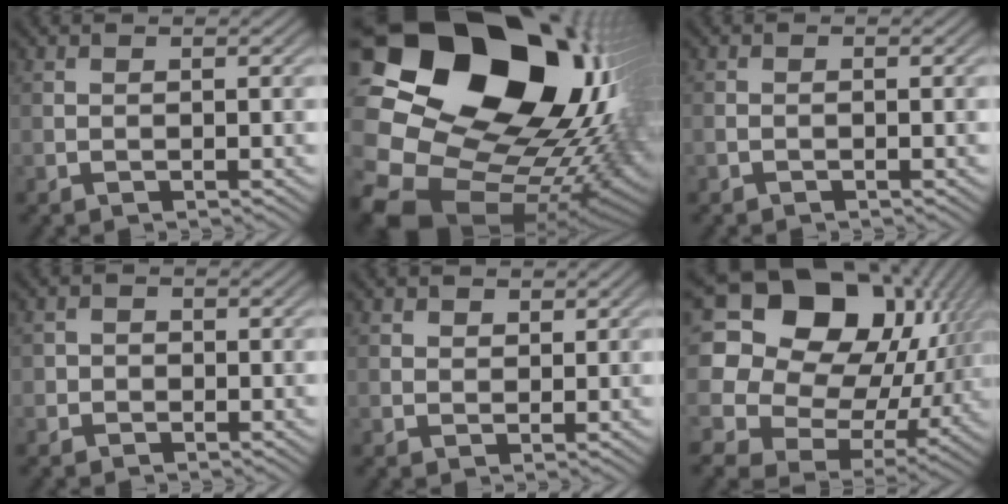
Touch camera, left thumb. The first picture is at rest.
{"total": 22.7, "force": [3.7, 18.4, 12.7], "torque": [-0.298, -0.013, 0.086]}
{"total": 0.6, "force": [-0.4, 0.3, 0.3], "torque": [-0.005, 0.000, -0.009]}
{"total": 1.8, "force": [-0.5, 1.7, 0.2], "torque": [0.011, 0.002, -0.020]}
{"total": 2.1, "force": [1.1, 1.7, 0.5], "torque": [-0.015, -0.006, 0.020]}
{"total": 19.4, "force": [5.5, 15.1, 11.0], "torque": [-0.262, 0.018, 0.111]}